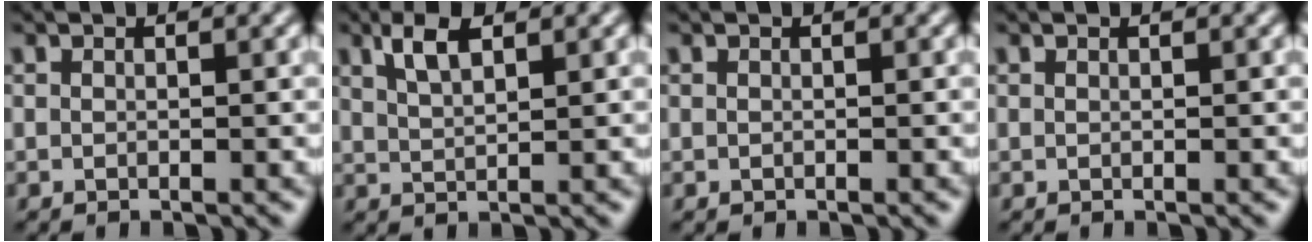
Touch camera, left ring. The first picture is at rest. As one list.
[{"total": 2.9, "force": [1.8, 1.0, 2.1], "torque": [-0.043, 0.002, 0.034]}, {"total": 0.0}, {"total": 0.0}]